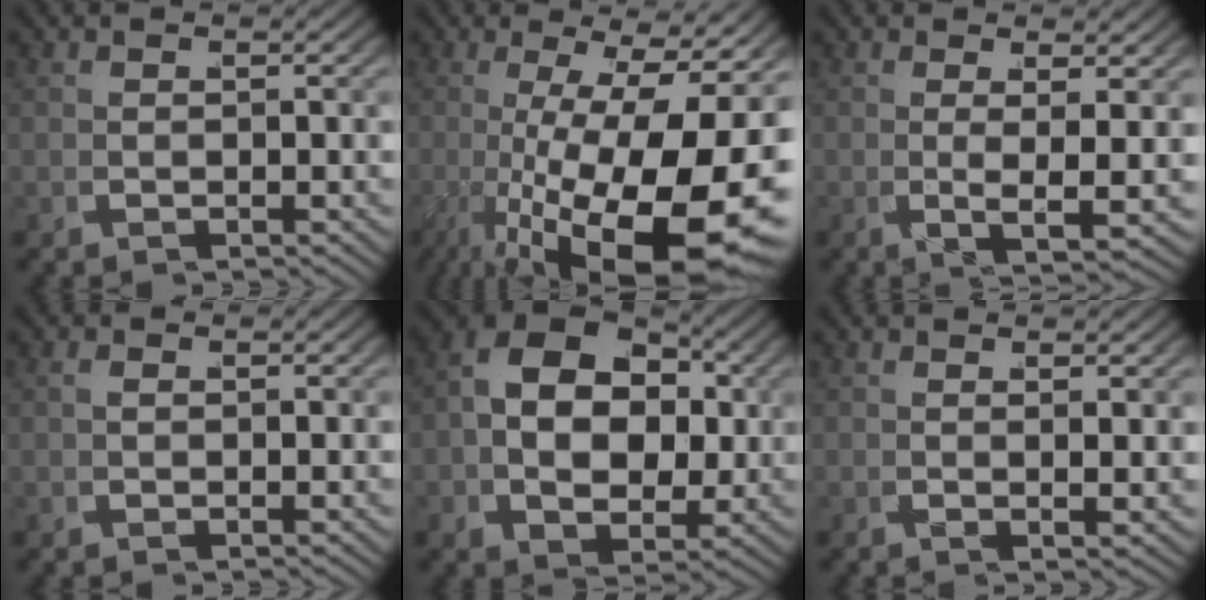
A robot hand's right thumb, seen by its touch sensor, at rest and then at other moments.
{"total": 18.1, "force": [-2.6, 9.5, 15.2], "torque": [-0.265, -0.067, 0.007]}
{"total": 4.2, "force": [0.5, 0.9, 4.1], "torque": [-0.078, -0.010, 0.009]}
{"total": 0.6, "force": [0.2, 0.4, 0.4], "torque": [-0.007, -0.001, 0.007]}
{"total": 11.5, "force": [1.3, 7.8, 8.4], "torque": [-0.162, -0.015, 0.024]}
{"total": 1.2, "force": [0.7, 0.0, 1.0], "torque": [-0.020, -0.005, 0.012]}